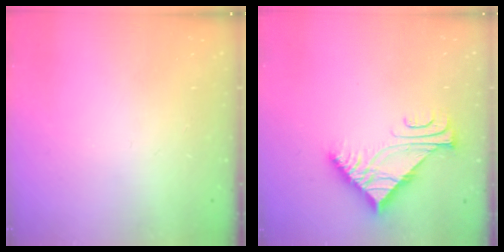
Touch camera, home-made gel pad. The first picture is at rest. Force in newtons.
{"total": 7.3, "press": 7.3, "slide": 0.6}